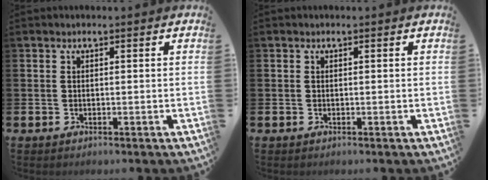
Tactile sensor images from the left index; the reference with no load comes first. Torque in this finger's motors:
{"motor_torque": [-0.19, -0.14, 0.05, 0.02]}